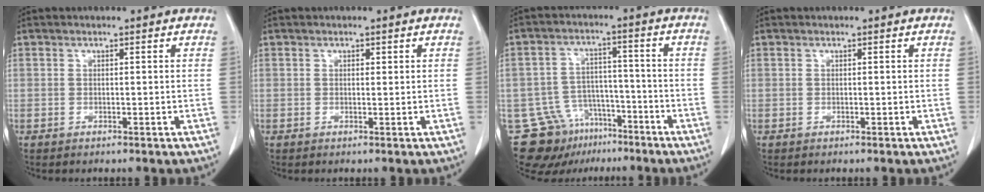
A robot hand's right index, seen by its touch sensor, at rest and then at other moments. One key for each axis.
{"total": 0.5, "fx": 0.3, "fy": 0.3, "fz": 0.3, "tx": -0.004, "ty": -0.001, "tz": 0.004}
{"total": 12.2, "fx": -8.5, "fy": 8.3, "fz": 2.7, "tx": -0.057, "ty": 0.039, "tz": -0.130}
{"total": 0.0}